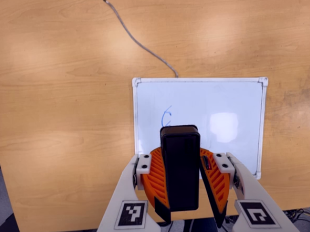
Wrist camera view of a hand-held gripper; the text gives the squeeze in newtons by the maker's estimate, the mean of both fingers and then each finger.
{"total": 8.1, "left": 9.0, "right": 7.3}